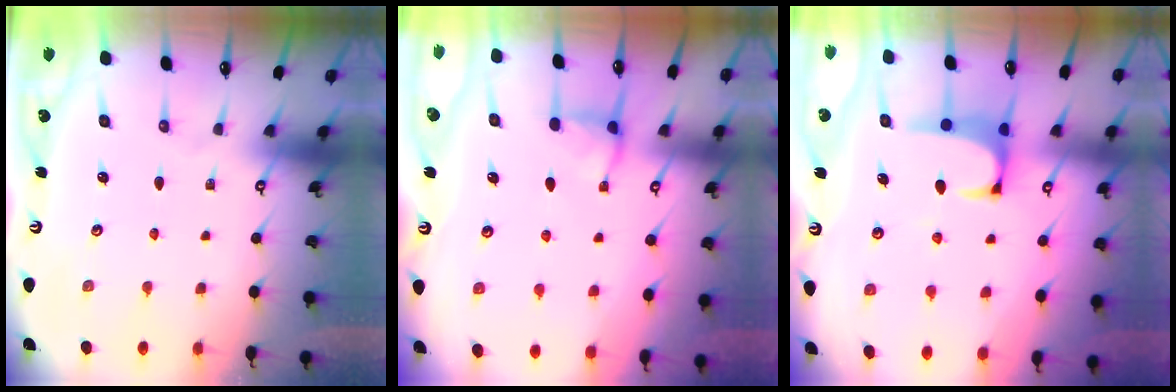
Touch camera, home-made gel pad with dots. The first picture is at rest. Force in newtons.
{"total": 2.0, "press": 1.9, "slide": 0.7}
{"total": 0.9, "press": 0.7, "slide": 0.6}